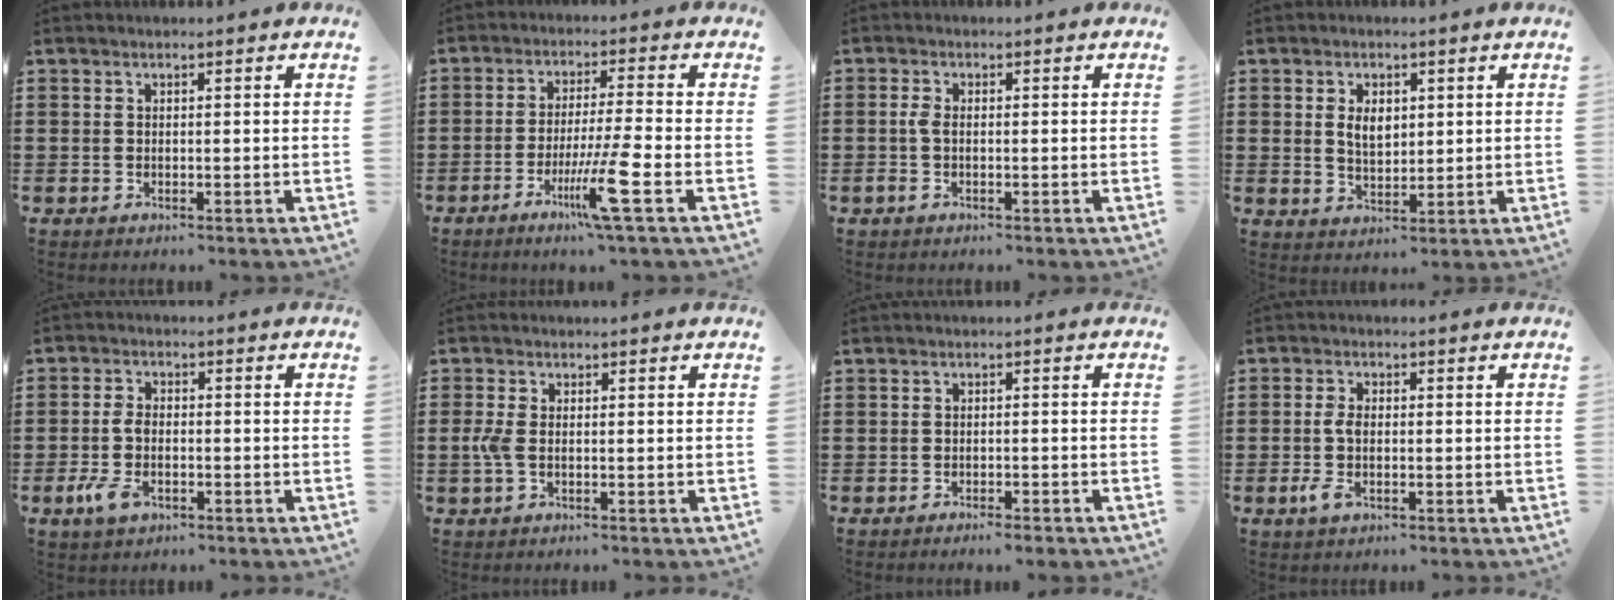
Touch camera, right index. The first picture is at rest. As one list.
[{"total": 8.3, "force": [-3.8, -0.7, 7.4], "torque": [-0.141, -0.018, -0.071]}, {"total": 1.9, "force": [-0.4, 0.5, 1.8], "torque": [-0.050, -0.006, -0.013]}, {"total": 3.8, "force": [0.9, 2.4, 2.8], "torque": [-0.054, 0.007, 0.013]}, {"total": 4.7, "force": [-1.7, 2.6, 3.6], "torque": [-0.094, -0.005, -0.037]}, {"total": 2.6, "force": [-0.5, 1.0, 2.3], "torque": [-0.064, -0.009, -0.015]}, {"total": 1.4, "force": [-1.3, -0.1, 0.4], "torque": [-0.010, -0.001, -0.026]}, {"total": 3.2, "force": [-0.6, 1.4, 2.8], "torque": [-0.077, -0.006, -0.018]}]